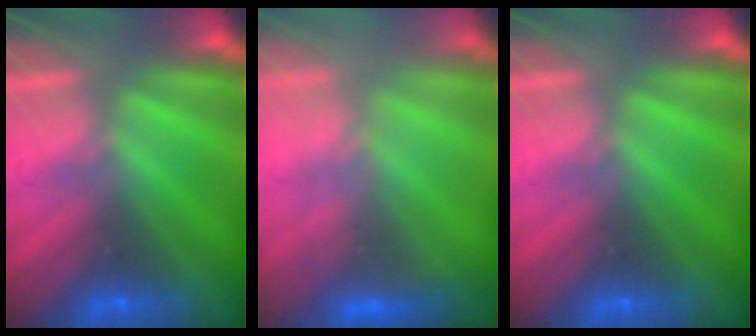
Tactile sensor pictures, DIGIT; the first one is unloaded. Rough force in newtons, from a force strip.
{"total": 2.4}
{"total": 0.0}